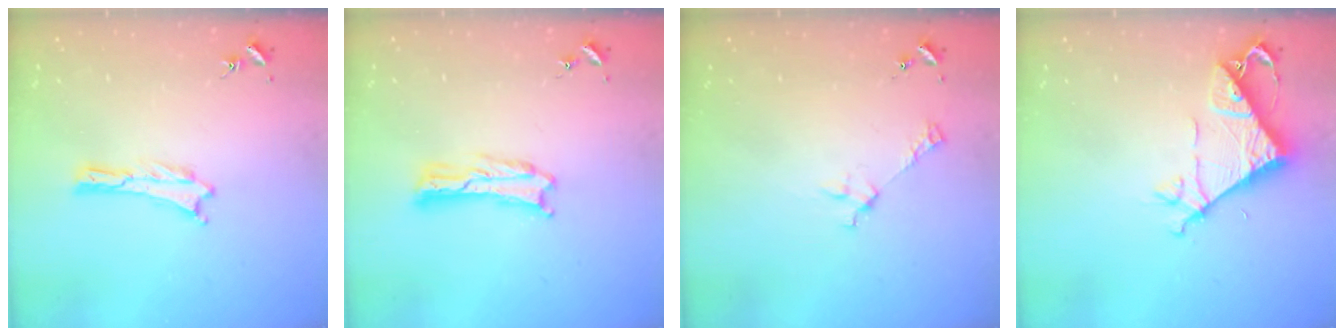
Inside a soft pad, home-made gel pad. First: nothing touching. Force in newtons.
{"total": 1.0, "press": 1.0, "slide": 0.2}
{"total": 2.9, "press": 2.9, "slide": 0.2}
{"total": 7.5, "press": 7.5, "slide": 0.2}